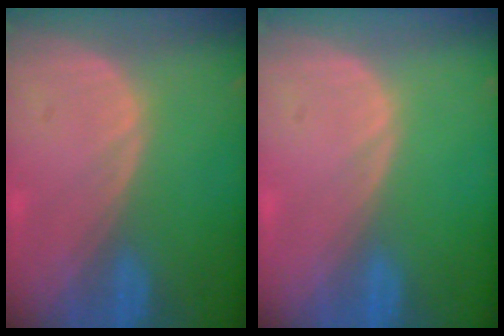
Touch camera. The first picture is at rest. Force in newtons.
{"total": 0.0}